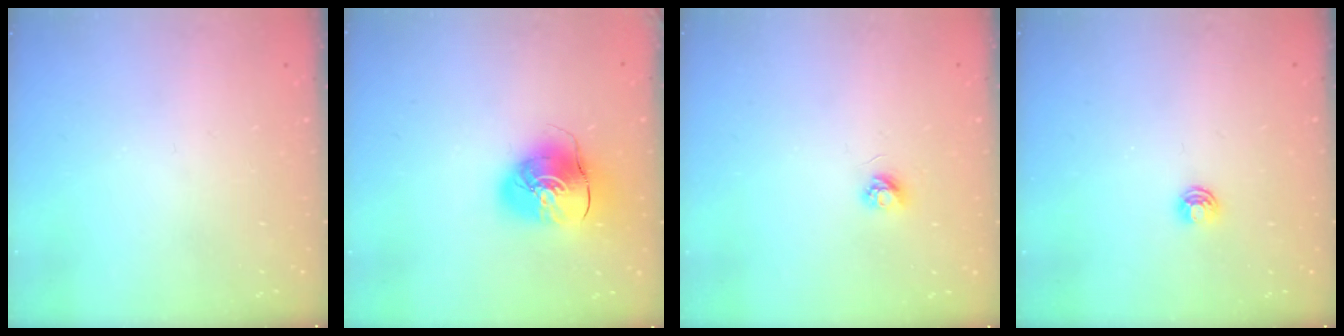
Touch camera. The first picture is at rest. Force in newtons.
{"total": 9.9, "press": 9.8, "slide": 1.4}
{"total": 3.2, "press": 3.2, "slide": 0.3}
{"total": 4.2, "press": 4.2, "slide": 0.6}